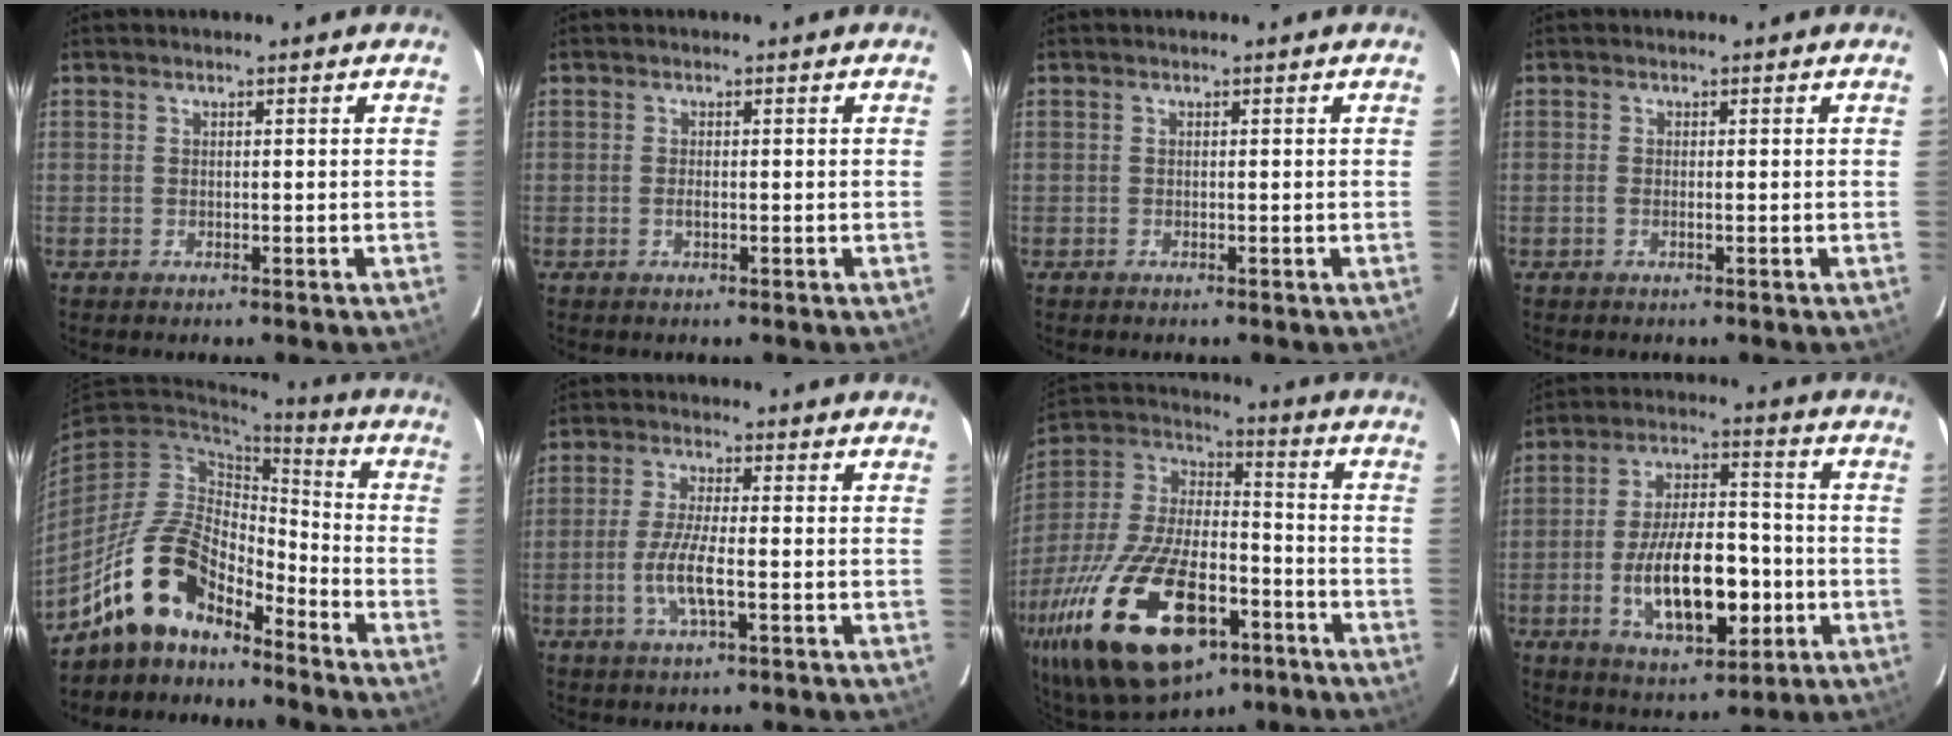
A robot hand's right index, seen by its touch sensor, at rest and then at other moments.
{"total": 1.0, "force": [-0.3, 0.4, 0.8], "torque": [-0.017, 0.000, -0.006]}
{"total": 0.0}
{"total": 0.9, "force": [-0.3, 0.0, 0.8], "torque": [-0.018, 0.000, -0.008]}
{"total": 14.0, "force": [-11.0, 5.7, 6.5], "torque": [-0.128, 0.020, -0.207]}
{"total": 6.9, "force": [-2.0, 1.2, 6.5], "torque": [-0.132, -0.005, -0.041]}
{"total": 30.5, "force": [-15.5, 14.2, 22.1], "torque": [-0.452, -0.029, -0.257]}
{"total": 16.5, "force": [-4.4, 7.4, 14.1], "torque": [-0.265, 0.003, -0.059]}